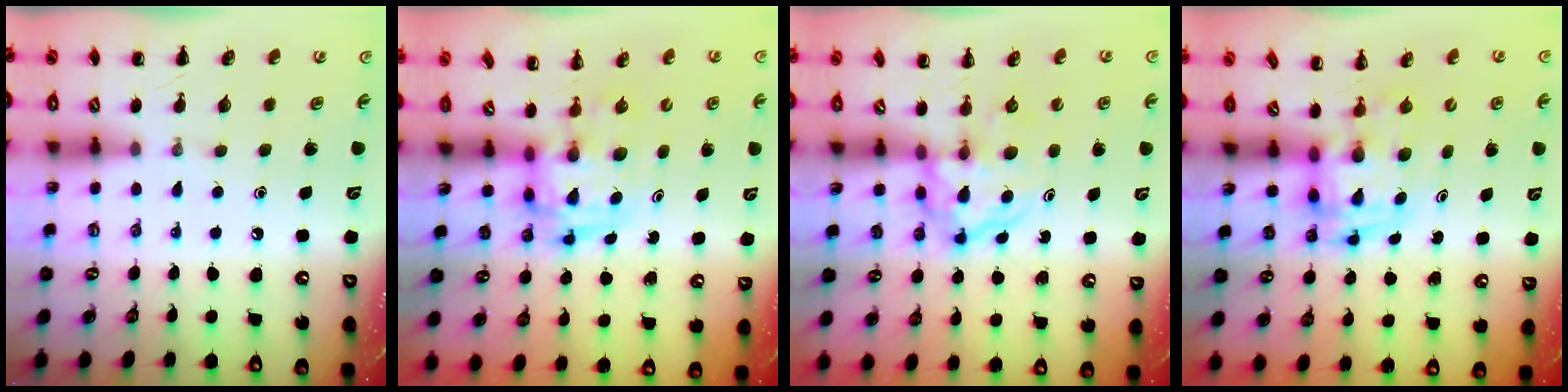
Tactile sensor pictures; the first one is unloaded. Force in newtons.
{"total": 2.8, "press": 2.8, "slide": 0.5}
{"total": 3.8, "press": 3.7, "slide": 0.4}
{"total": 3.6, "press": 3.5, "slide": 0.6}